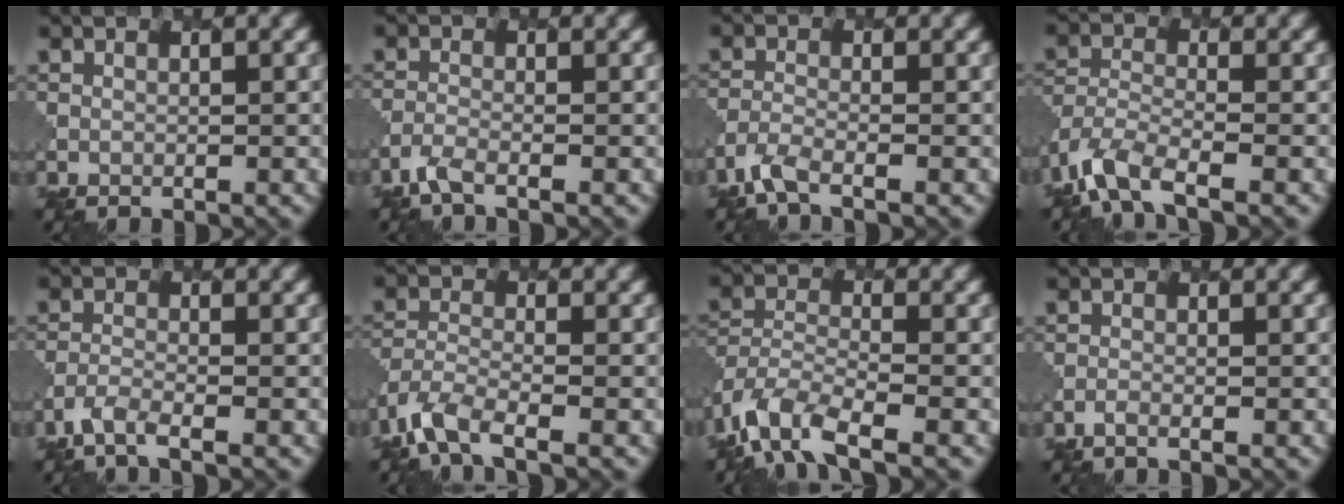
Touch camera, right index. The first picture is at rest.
{"total": 1.9, "force": [-1.6, 0.4, 1.0], "torque": [-0.026, -0.009, -0.043]}
{"total": 2.5, "force": [-2.0, 0.5, 1.4], "torque": [-0.037, -0.009, -0.053]}
{"total": 5.7, "force": [-3.9, 2.2, 3.5], "torque": [-0.071, -0.009, -0.083]}
{"total": 2.5, "force": [-2.0, 0.5, 1.3], "torque": [-0.034, -0.008, -0.052]}
{"total": 4.8, "force": [-3.4, 1.6, 2.9], "torque": [-0.062, -0.010, -0.076]}
{"total": 7.6, "force": [-5.1, 3.2, 4.7], "torque": [-0.089, -0.012, -0.106]}
{"total": 0.9, "force": [-0.8, 0.2, 0.4], "torque": [-0.002, -0.003, -0.024]}